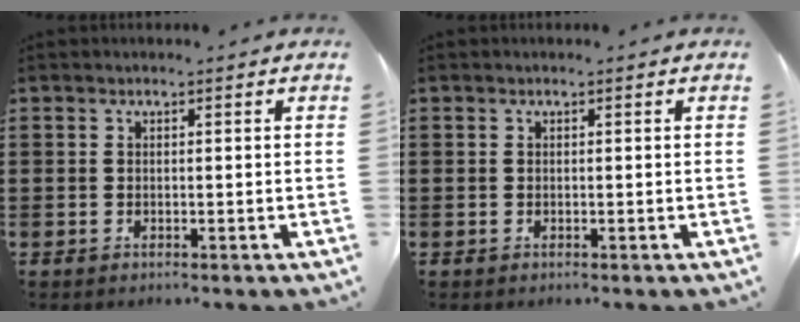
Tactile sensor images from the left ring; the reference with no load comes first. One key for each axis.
{"total": 0.0}